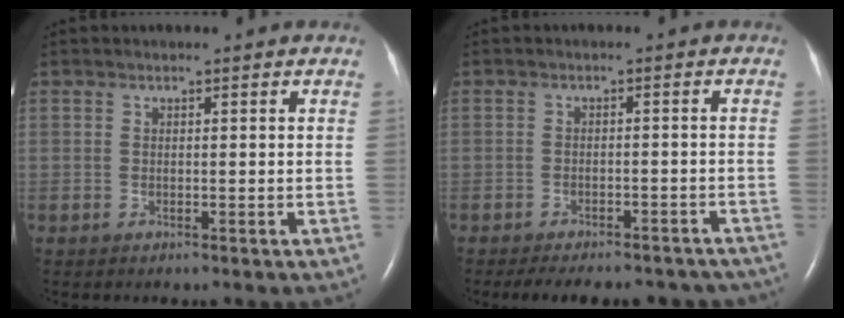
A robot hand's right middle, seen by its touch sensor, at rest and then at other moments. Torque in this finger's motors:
{"motor_torque": [0.17, -0.14, 0.06, 0.04]}